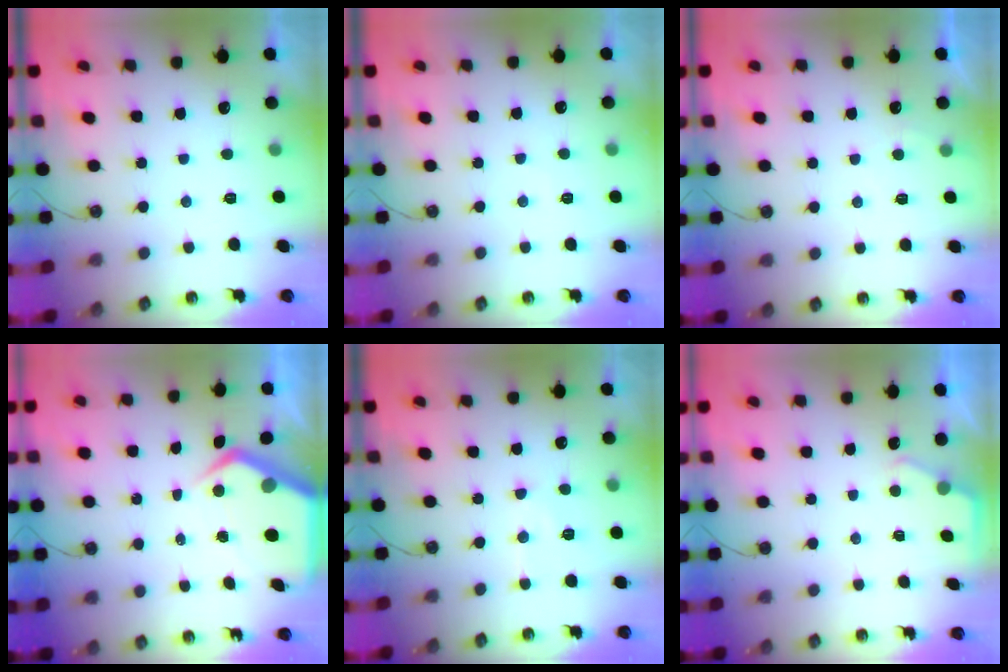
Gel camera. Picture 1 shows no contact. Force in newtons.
{"total": 2.8, "press": 2.7, "slide": 0.5}
{"total": 2.3, "press": 2.2, "slide": 0.3}
{"total": 7.4, "press": 7.3, "slide": 0.8}
{"total": 7.2, "press": 7.2, "slide": 0.6}
{"total": 2.7, "press": 2.7, "slide": 0.4}